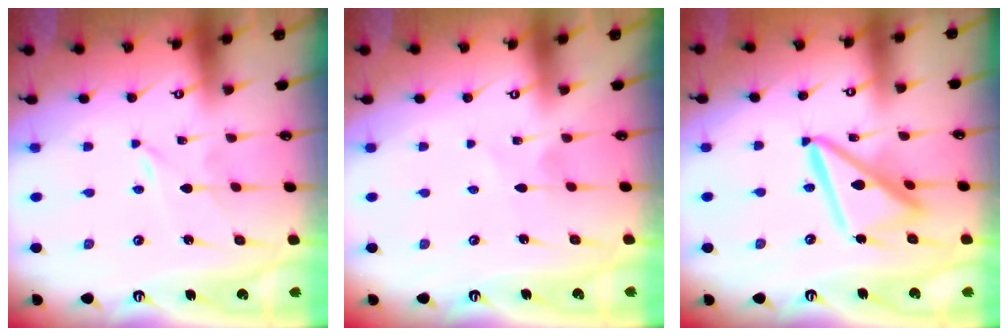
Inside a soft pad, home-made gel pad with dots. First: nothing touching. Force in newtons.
{"total": 2.5, "press": 2.5, "slide": 0.3}
{"total": 14.6, "press": 14.6, "slide": 1.4}